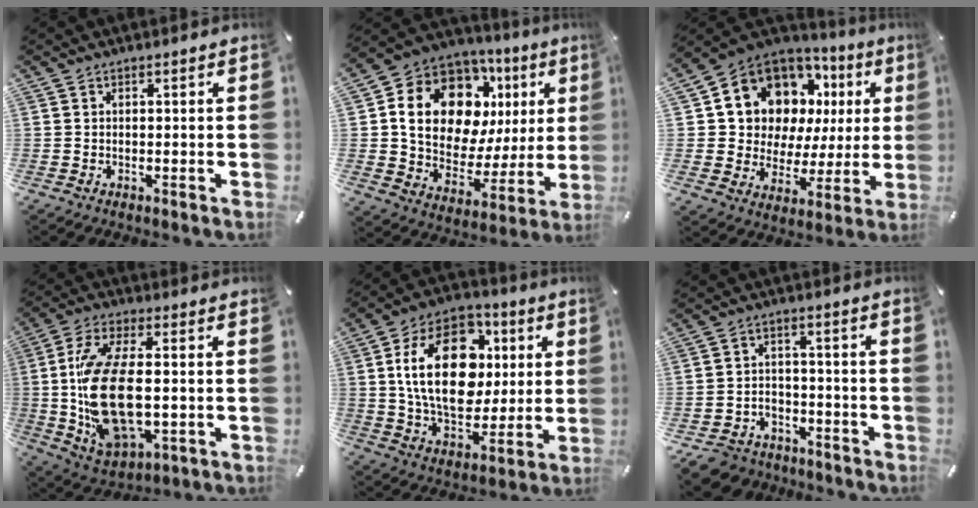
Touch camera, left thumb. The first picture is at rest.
{"total": 17.8, "force": [7.7, 12.3, 10.2], "torque": [-0.164, -0.044, 0.143]}
{"total": 11.8, "force": [6.7, 9.0, 3.5], "torque": [-0.069, -0.073, 0.130]}
{"total": 19.9, "force": [-0.3, 10.4, 16.9], "torque": [-0.365, -0.011, 0.001]}
{"total": 22.7, "force": [3.6, 15.4, 16.3], "torque": [-0.301, 0.008, 0.059]}
{"total": 6.8, "force": [-4.8, 4.6, 1.5], "torque": [-0.033, 0.027, -0.092]}